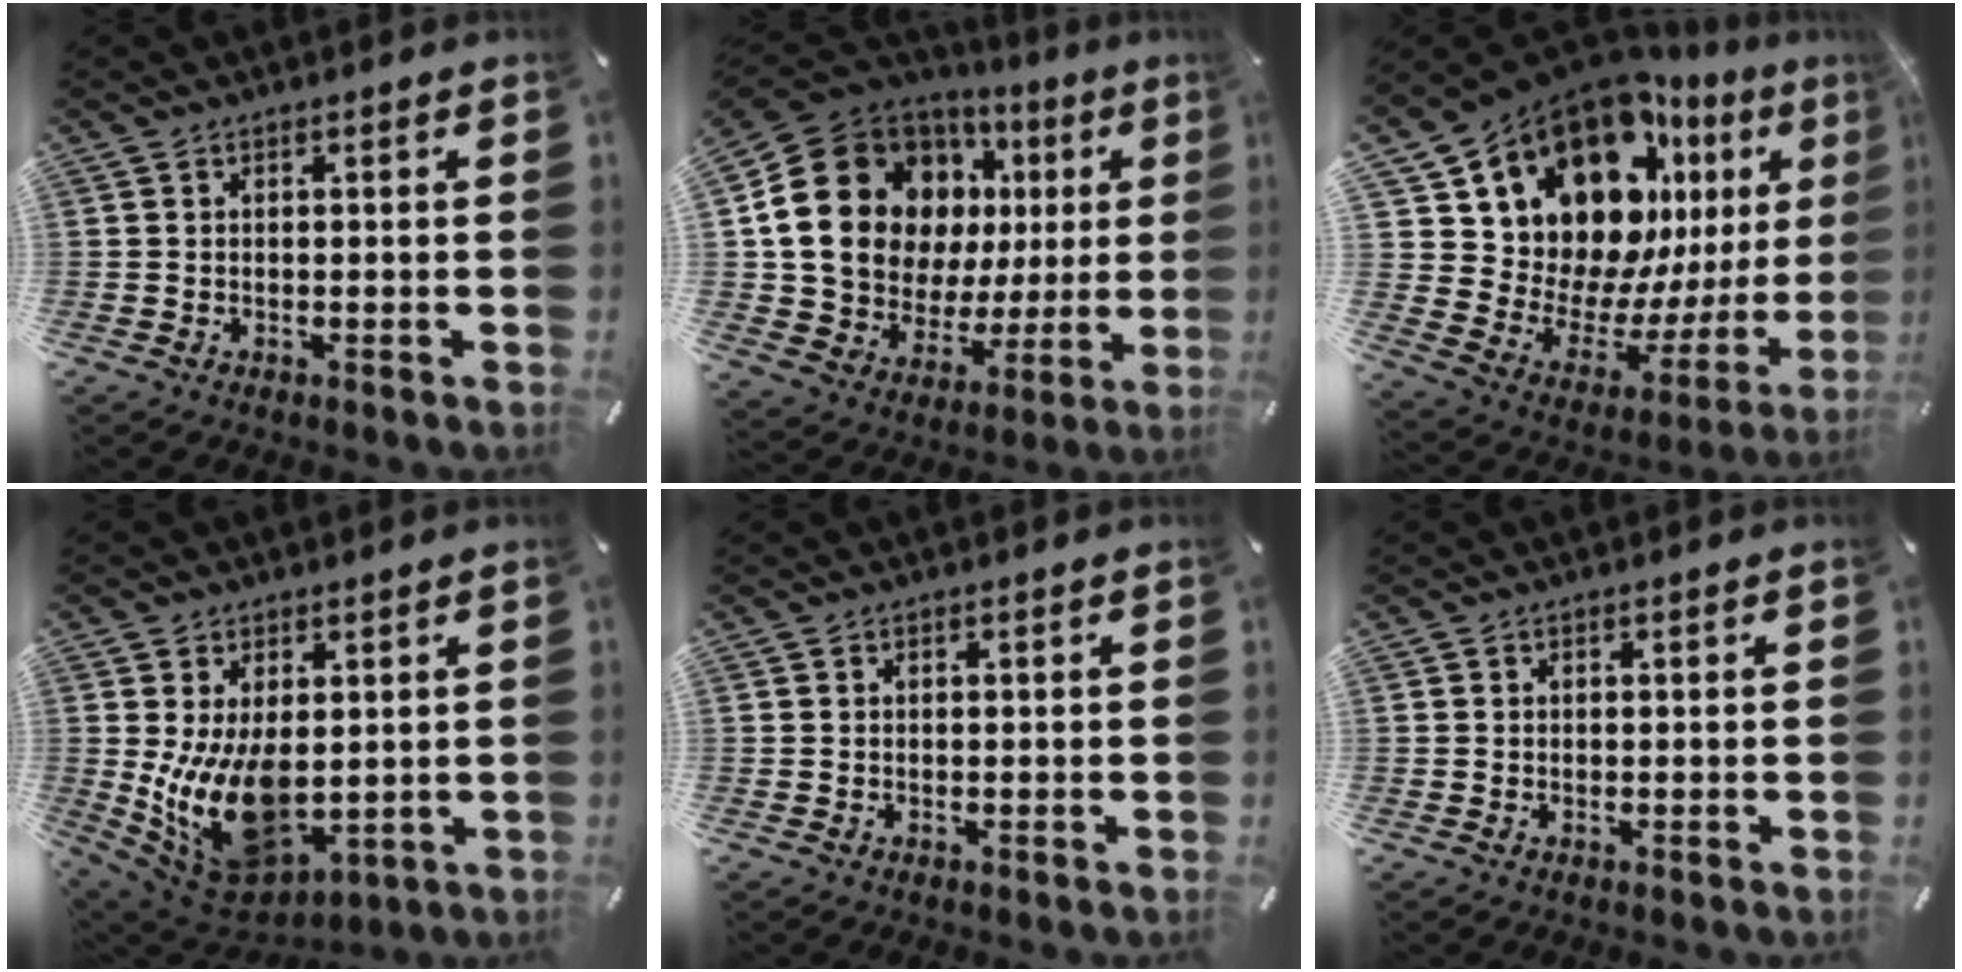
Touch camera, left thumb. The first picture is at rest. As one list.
[{"total": 22.0, "force": [5.6, 17.4, 12.3], "torque": [-0.217, -0.034, 0.120]}, {"total": 20.0, "force": [13.8, 11.6, 8.7], "torque": [-0.133, -0.128, 0.257]}, {"total": 15.3, "force": [0.1, 10.2, 11.4], "torque": [-0.226, -0.018, 0.013]}, {"total": 0.0}, {"total": 0.0}]